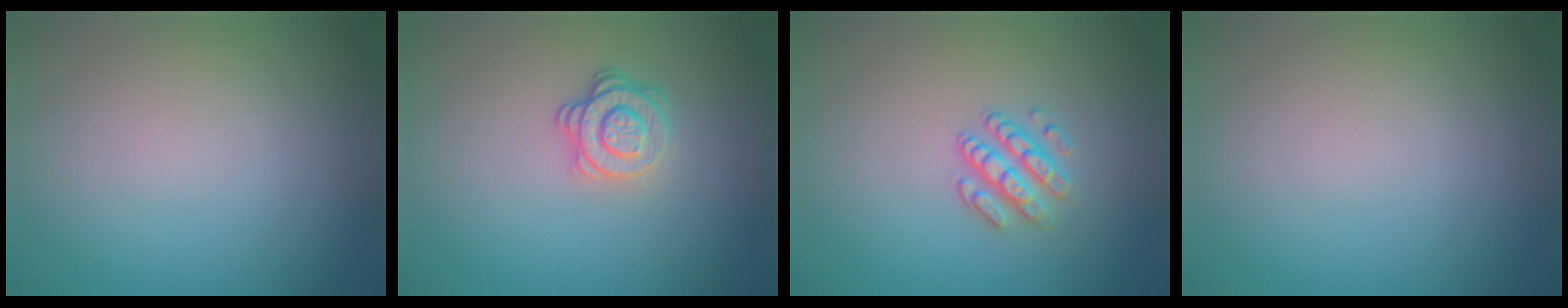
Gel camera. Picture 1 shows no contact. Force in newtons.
{"total": 2.9, "press": 2.5, "slide": 1.6}
{"total": 2.9, "press": 2.3, "slide": 1.8}
{"total": 0.0}